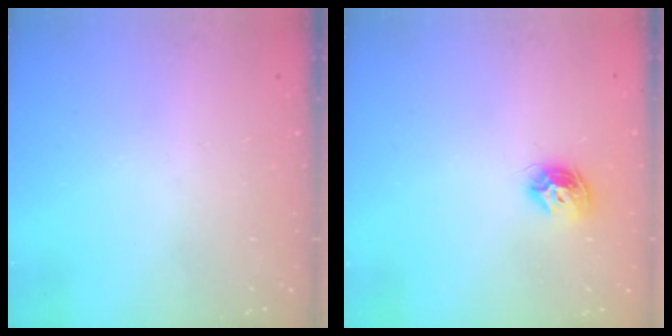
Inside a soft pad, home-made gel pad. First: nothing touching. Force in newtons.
{"total": 8.8, "press": 8.8, "slide": 0.2}